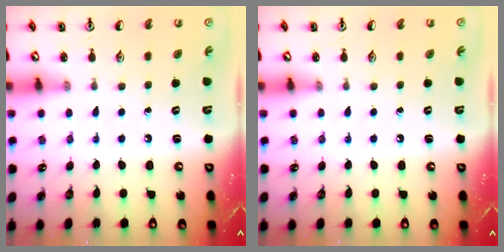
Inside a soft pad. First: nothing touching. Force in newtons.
{"total": 0.0}